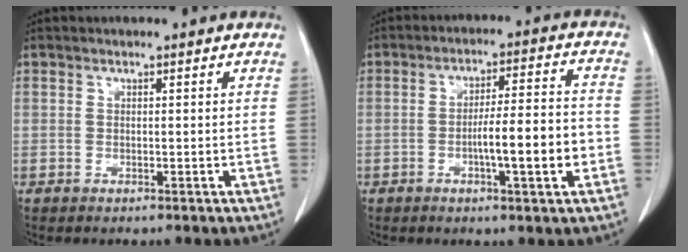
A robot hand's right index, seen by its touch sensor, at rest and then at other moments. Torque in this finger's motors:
{"motor_torque": [1.59, -0.55, 0.76, 0.10]}